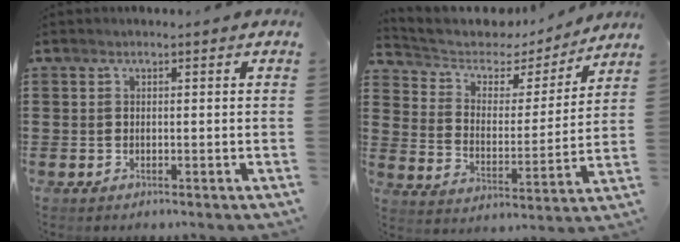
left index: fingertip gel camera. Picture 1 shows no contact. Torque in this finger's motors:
{"motor_torque": [0.00, -2.14, 0.31, 0.06]}